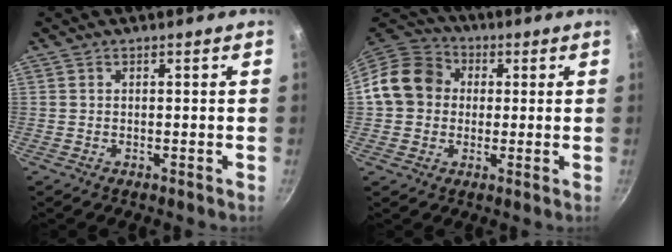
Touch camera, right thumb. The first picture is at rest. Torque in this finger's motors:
{"motor_torque": [-0.05, 0.26, 0.10, 0.01, 0.08]}